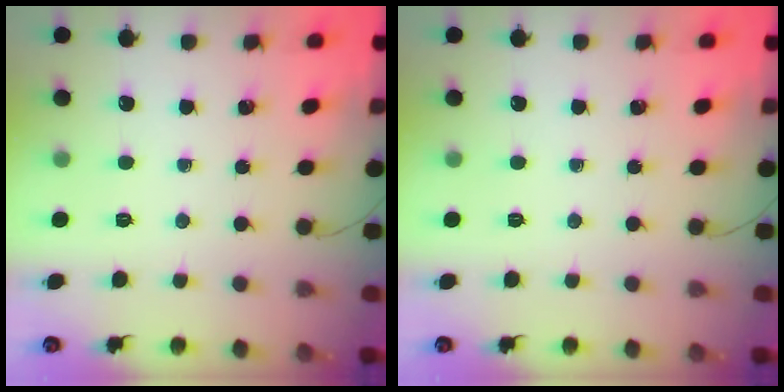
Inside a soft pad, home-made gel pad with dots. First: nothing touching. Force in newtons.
{"total": 0.0}